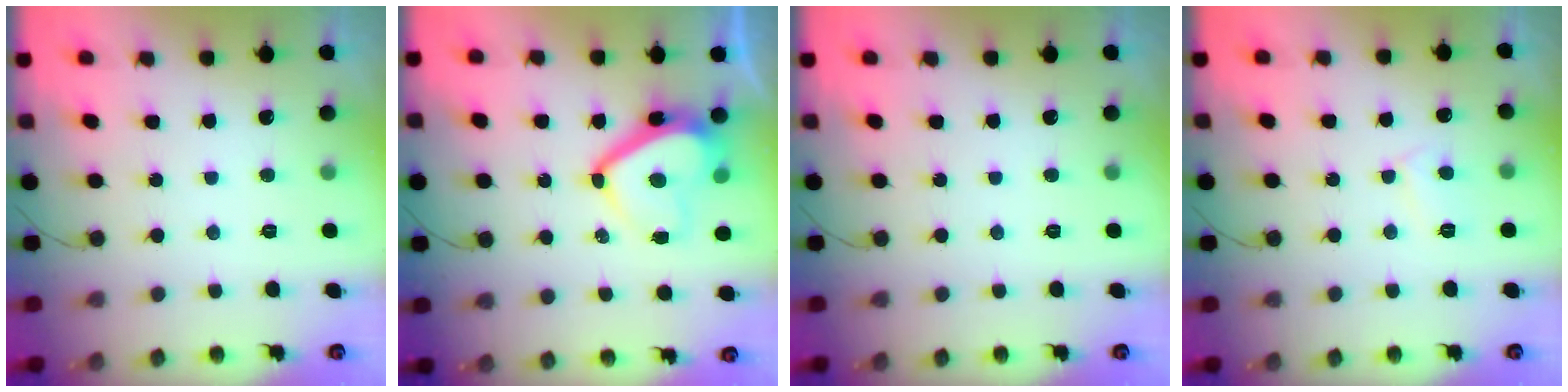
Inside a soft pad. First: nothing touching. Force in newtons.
{"total": 12.2, "press": 12.2, "slide": 1.0}
{"total": 0.0}
{"total": 4.2, "press": 4.1, "slide": 0.4}